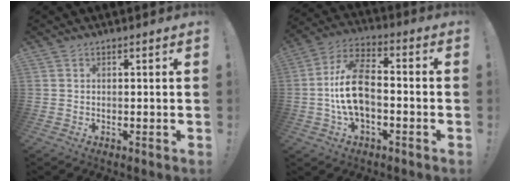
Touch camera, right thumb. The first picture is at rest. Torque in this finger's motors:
{"motor_torque": [1.87, 1.57, 0.21, 0.00, 0.34]}